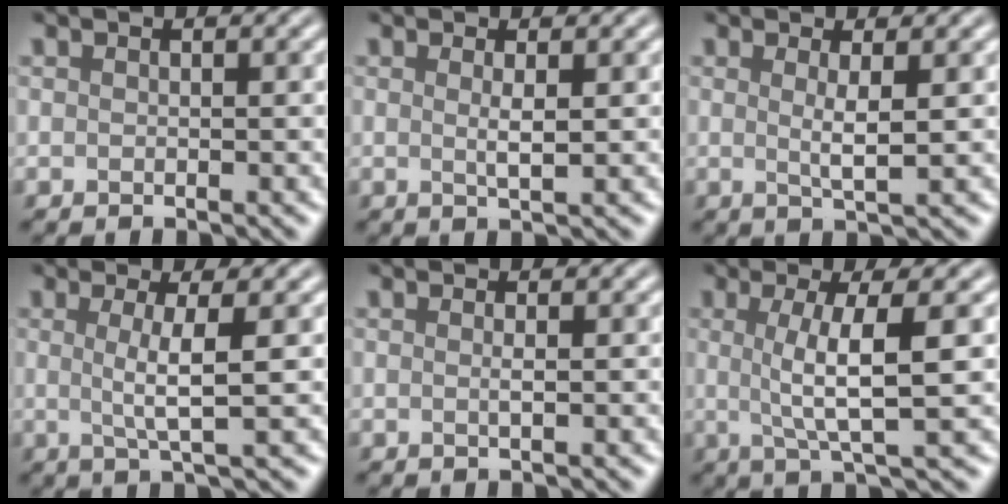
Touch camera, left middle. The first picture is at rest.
{"total": 0.9, "force": [-0.2, -0.3, 0.8], "torque": [-0.028, 0.004, 0.011]}
{"total": 1.4, "force": [-0.1, -0.3, 1.4], "torque": [-0.038, 0.000, 0.015]}
{"total": 2.8, "force": [-0.3, -0.1, 2.8], "torque": [-0.060, 0.005, 0.014]}
{"total": 0.6, "force": [-0.2, 0.0, 0.6], "torque": [-0.012, 0.004, -0.006]}
{"total": 4.9, "force": [-0.1, 0.4, 4.9], "torque": [-0.093, 0.013, 0.016]}